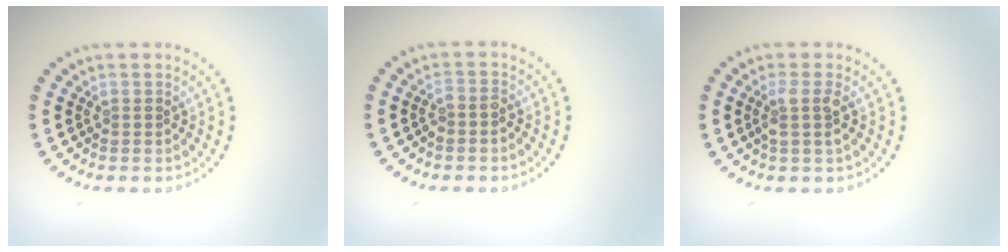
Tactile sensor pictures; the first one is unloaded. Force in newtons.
{"total": 0.8, "press": 0.6, "slide": 0.6}
{"total": 1.8, "press": 1.5, "slide": 1.0}